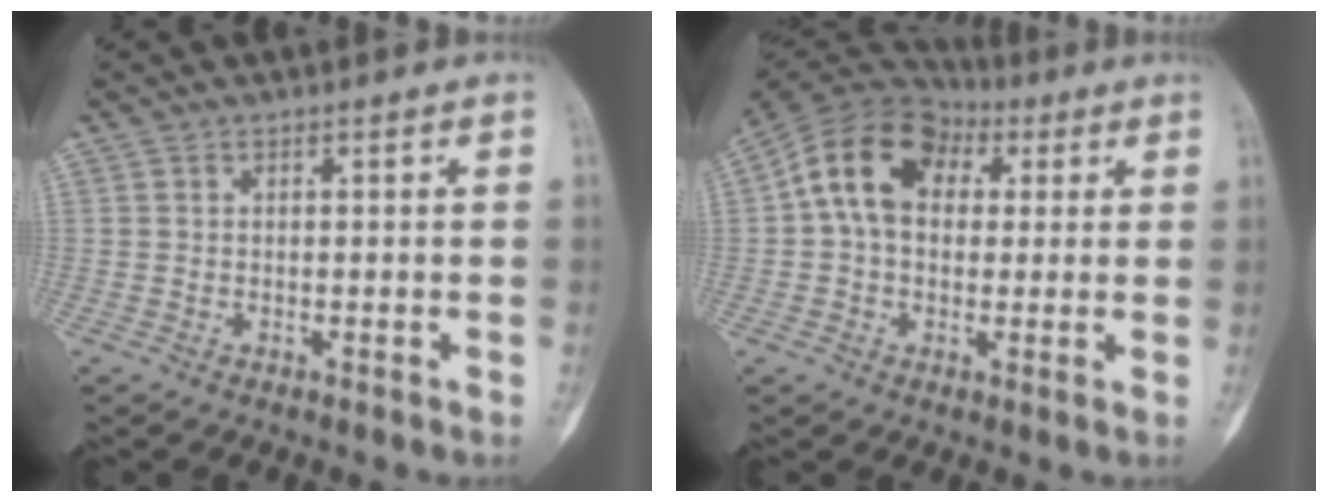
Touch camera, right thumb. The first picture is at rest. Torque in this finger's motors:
{"motor_torque": [1.37, 1.96, 0.72, -0.39, 0.13]}